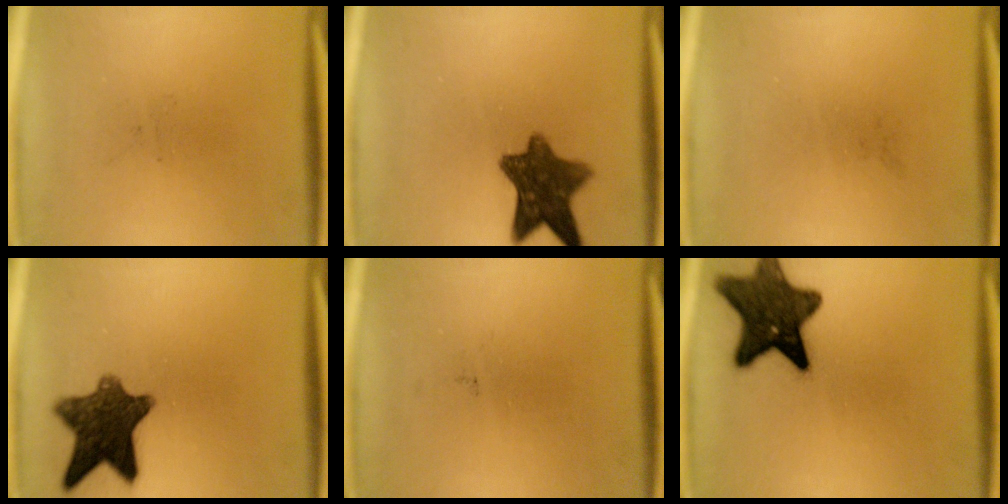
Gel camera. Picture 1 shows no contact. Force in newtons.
{"total": 9.9}
{"total": 0.0}
{"total": 11.0}
{"total": 0.0}
{"total": 13.5}